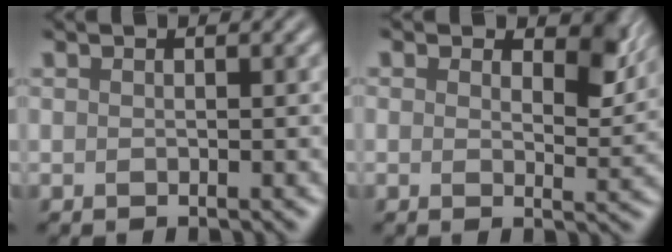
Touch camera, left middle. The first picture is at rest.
{"total": 3.4, "force": [1.7, 1.9, 2.2], "torque": [-0.033, -0.005, 0.022]}